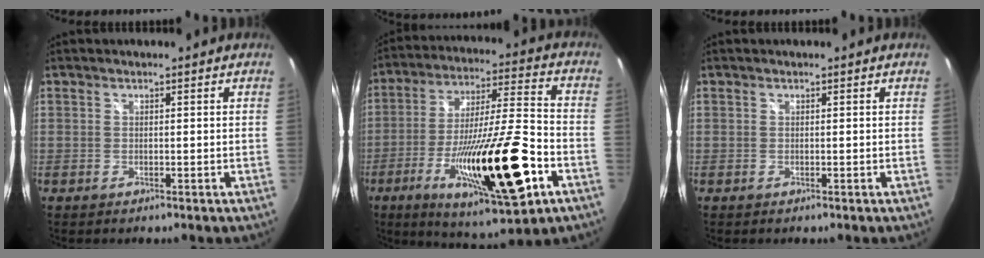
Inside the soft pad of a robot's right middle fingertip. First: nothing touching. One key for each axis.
{"total": 24.5, "fx": -9.6, "fy": 4.7, "fz": 22.0, "tx": -0.392, "ty": -0.039, "tz": -0.153}
{"total": 0.0}